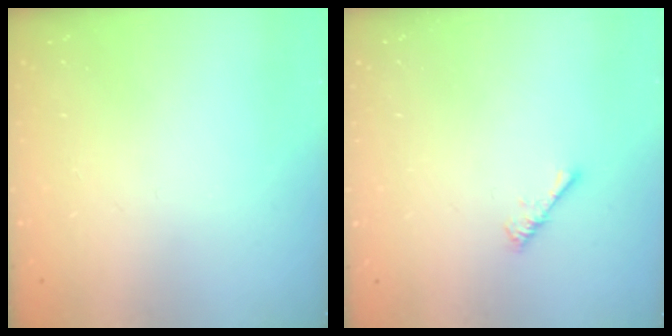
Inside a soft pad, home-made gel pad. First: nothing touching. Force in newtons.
{"total": 0.8, "press": 0.8, "slide": 0.3}